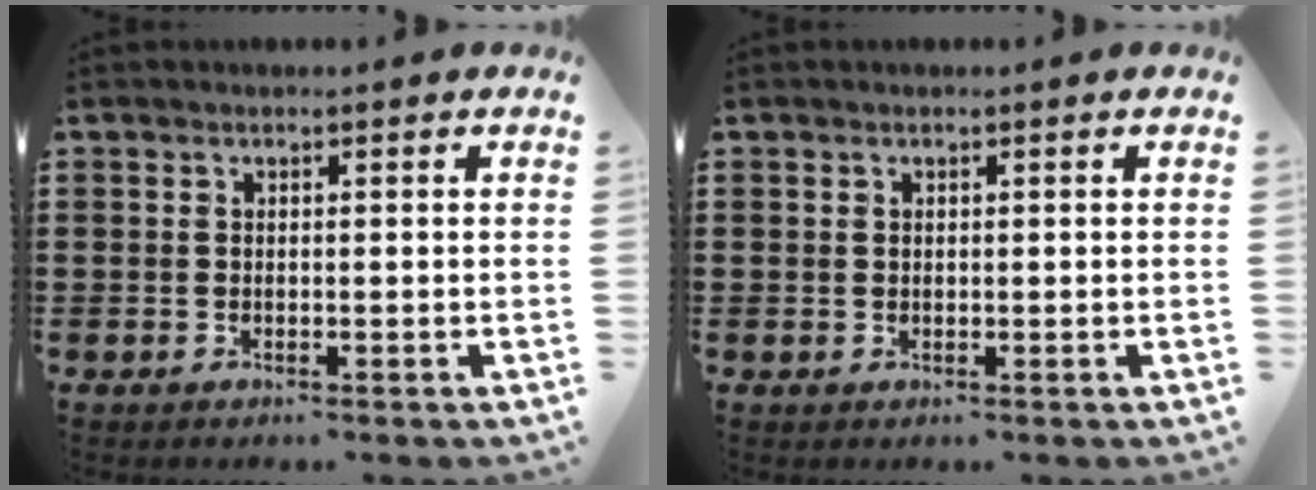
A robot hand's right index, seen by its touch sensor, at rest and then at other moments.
{"total": 0.0}